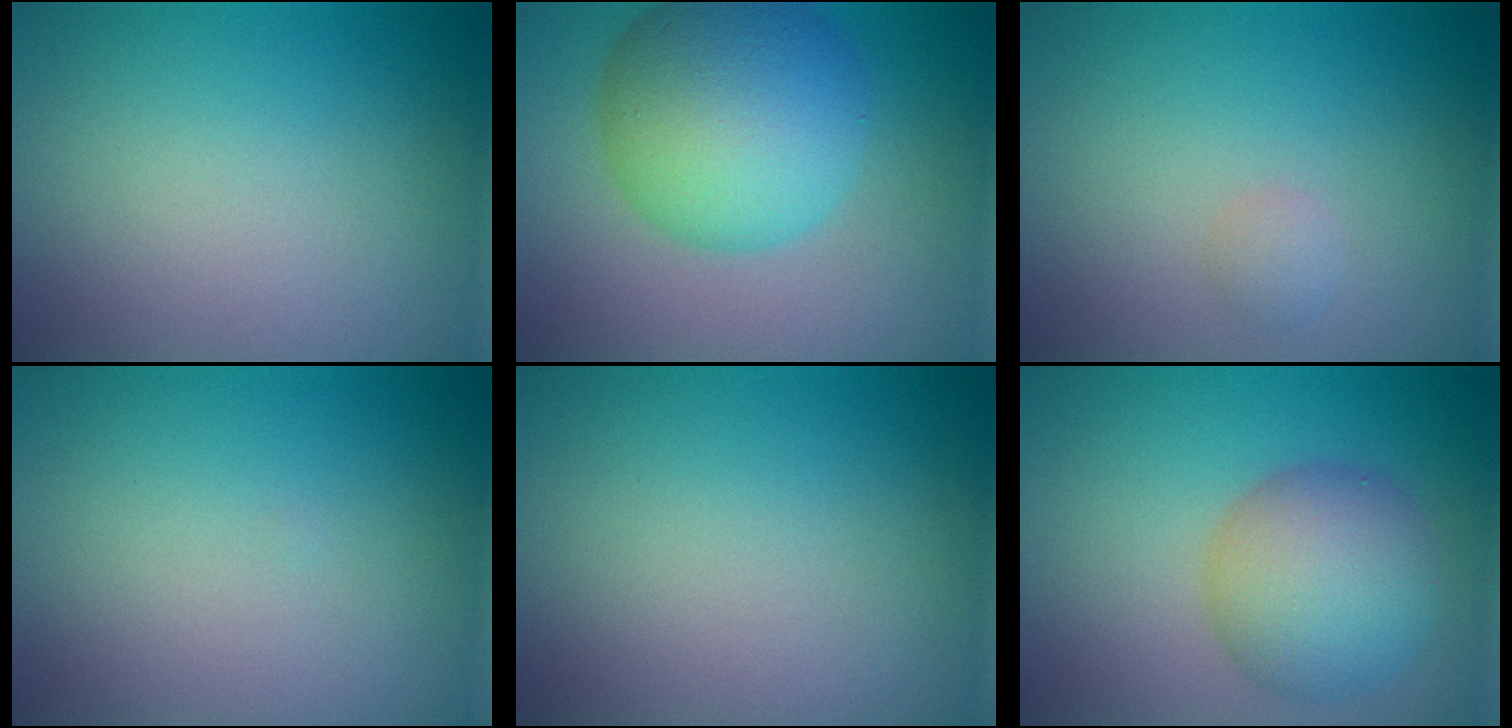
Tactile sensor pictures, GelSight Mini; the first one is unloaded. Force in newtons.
{"total": 10.5, "press": 10.5, "slide": 0.2}
{"total": 1.0, "press": 1.0, "slide": 0.1}
{"total": 0.0}
{"total": 0.0}
{"total": 6.6, "press": 6.6, "slide": 0.2}